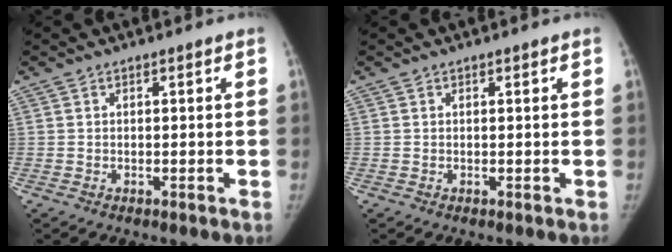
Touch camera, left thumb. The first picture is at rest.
{"total": 0.0}